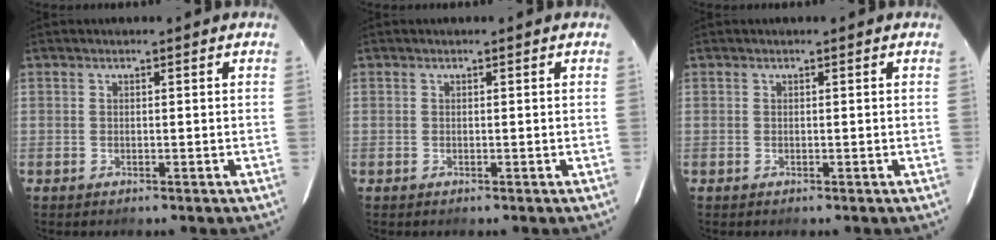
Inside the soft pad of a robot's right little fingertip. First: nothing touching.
{"total": 0.0}
{"total": 0.0}